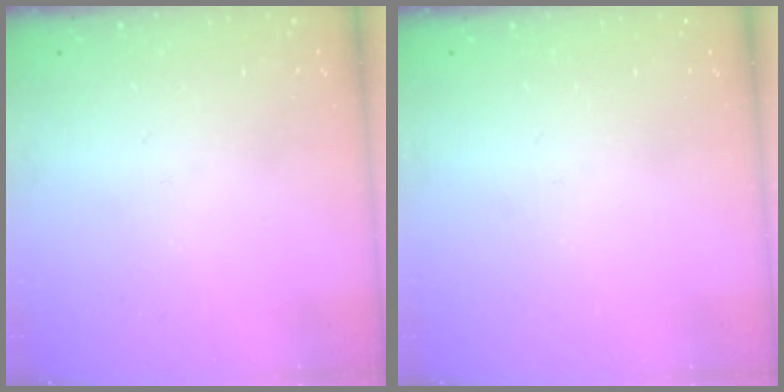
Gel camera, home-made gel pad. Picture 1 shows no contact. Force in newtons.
{"total": 0.0}